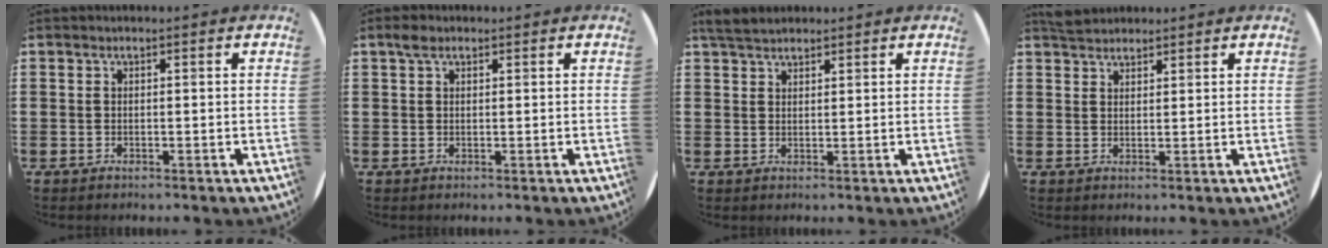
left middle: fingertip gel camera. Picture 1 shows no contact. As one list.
[{"total": 1.6, "force": [1.0, 0.9, 0.8], "torque": [-0.010, 0.002, 0.017]}, {"total": 3.3, "force": [3.0, 1.0, 1.1], "torque": [-0.027, 0.002, 0.057]}, {"total": 2.6, "force": [2.4, 0.7, 0.2], "torque": [-0.008, 0.004, 0.048]}]